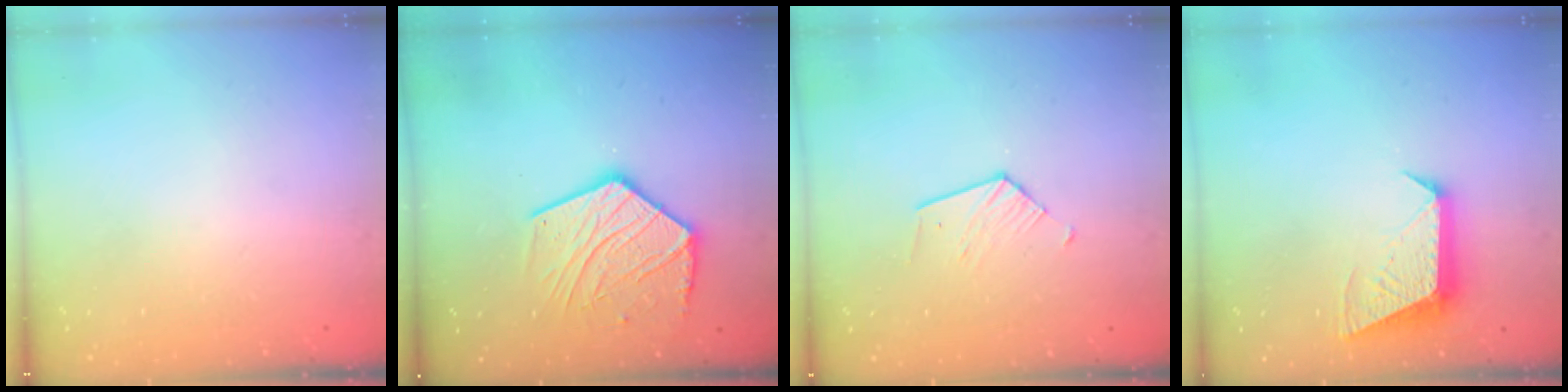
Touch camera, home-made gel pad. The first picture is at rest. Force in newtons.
{"total": 16.2, "press": 16.2, "slide": 1.0}
{"total": 5.2, "press": 5.2, "slide": 0.5}
{"total": 10.3, "press": 10.3, "slide": 0.5}